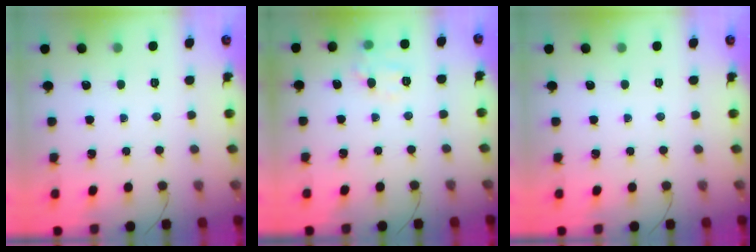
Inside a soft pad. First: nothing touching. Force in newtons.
{"total": 7.9, "press": 7.9, "slide": 0.7}
{"total": 0.0}